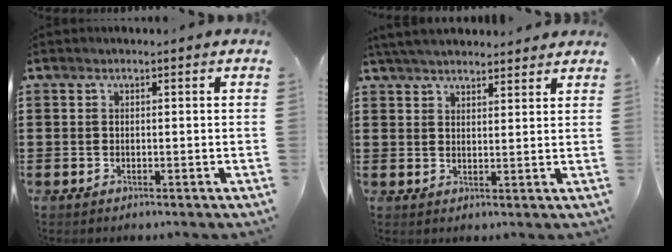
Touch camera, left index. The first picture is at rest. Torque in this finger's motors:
{"motor_torque": [1.33, -0.81, 0.09, -0.11]}